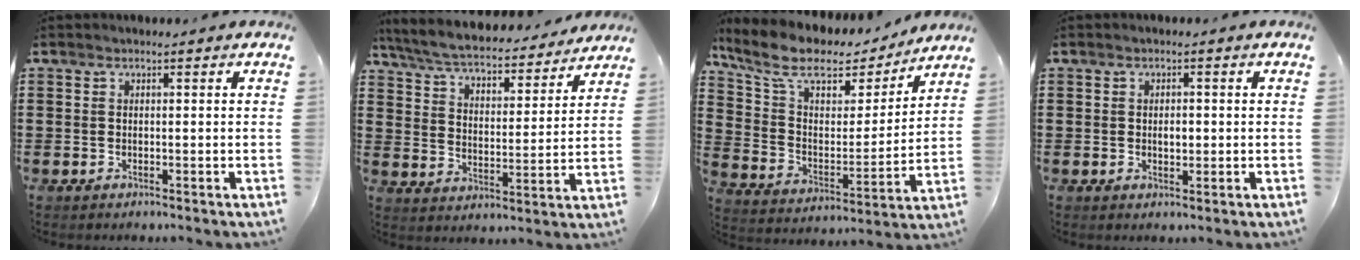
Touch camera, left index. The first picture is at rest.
{"total": 5.7, "force": [5.4, 0.4, 1.8], "torque": [-0.062, -0.040, 0.088]}
{"total": 9.6, "force": [7.5, 3.7, 4.8], "torque": [-0.130, -0.045, 0.129]}
{"total": 1.8, "force": [0.0, 0.8, 1.6], "torque": [-0.024, 0.001, -0.003]}